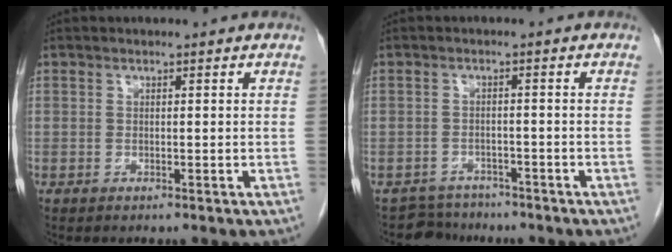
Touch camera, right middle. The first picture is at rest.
{"total": 3.7, "force": [-3.2, 1.6, -1.1], "torque": [0.016, 0.001, -0.054]}